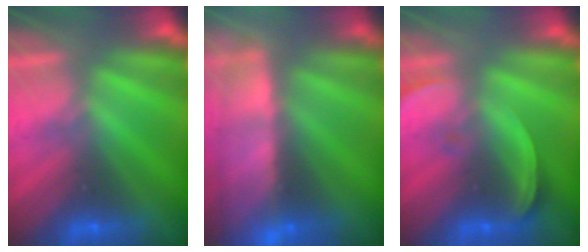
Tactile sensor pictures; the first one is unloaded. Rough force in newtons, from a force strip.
{"total": 6.5}
{"total": 2.6}